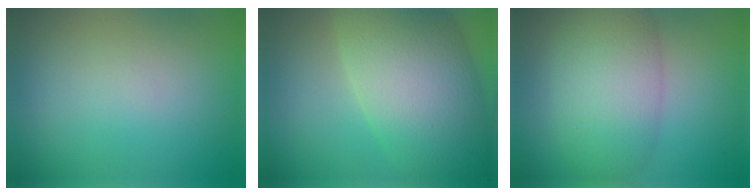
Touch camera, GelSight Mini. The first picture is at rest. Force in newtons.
{"total": 11.5, "press": 11.5, "slide": 0.8}
{"total": 7.3, "press": 7.3, "slide": 0.5}